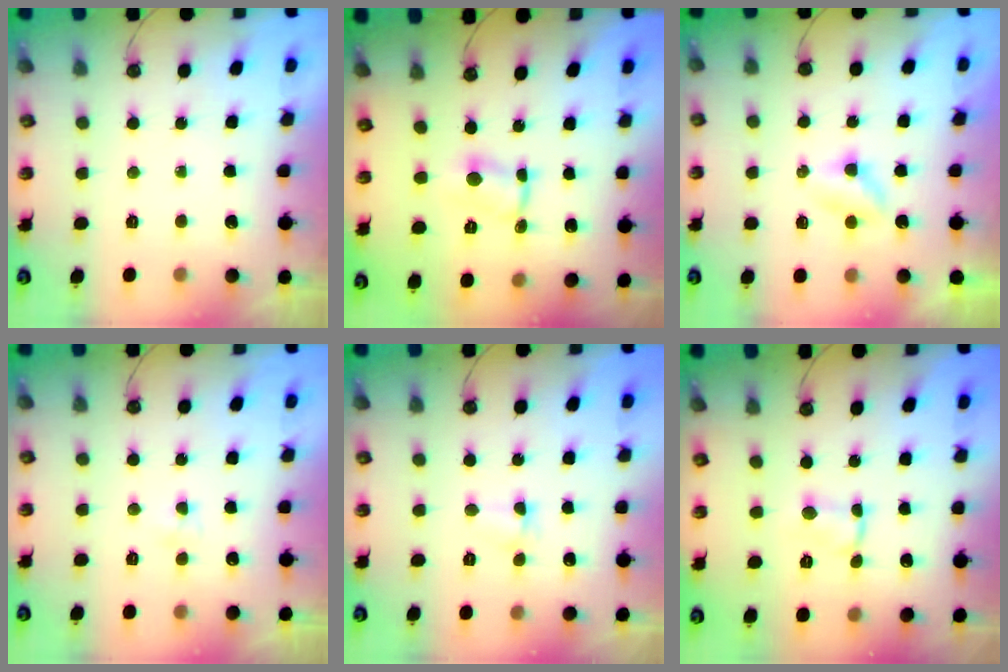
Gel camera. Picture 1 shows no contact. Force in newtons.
{"total": 1.0, "press": 0.8, "slide": 0.5}
{"total": 2.7, "press": 2.7, "slide": 0.4}
{"total": 2.9, "press": 2.8, "slide": 0.5}
{"total": 3.0, "press": 2.9, "slide": 0.5}
{"total": 1.1, "press": 0.9, "slide": 0.7}